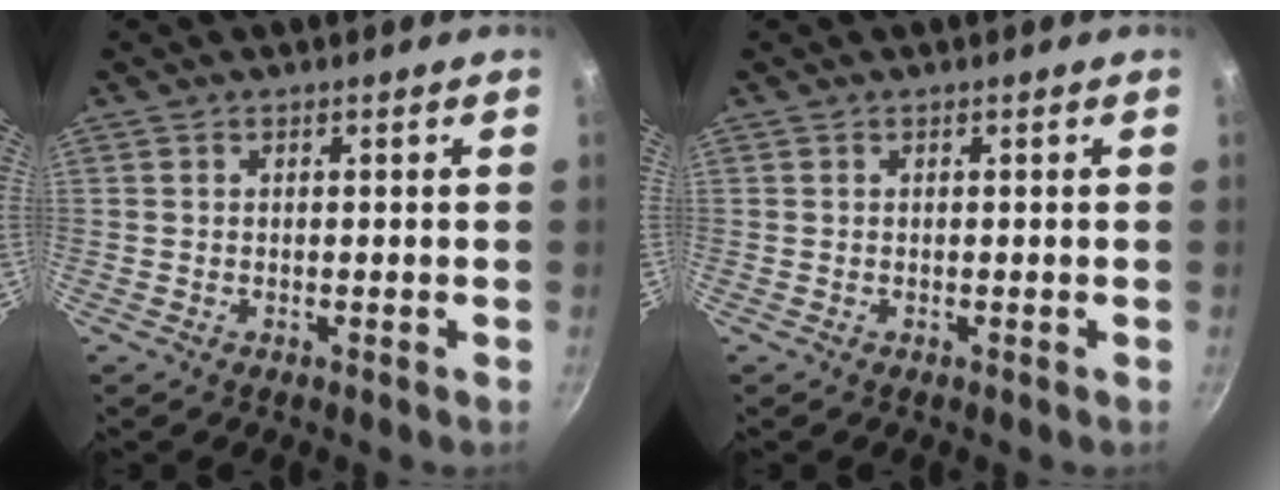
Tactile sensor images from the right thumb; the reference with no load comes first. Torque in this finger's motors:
{"motor_torque": [-0.11, -0.16, 0.17, -0.12, 0.02]}